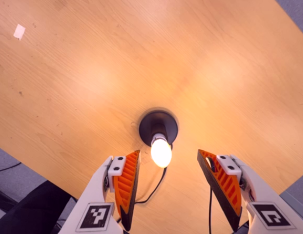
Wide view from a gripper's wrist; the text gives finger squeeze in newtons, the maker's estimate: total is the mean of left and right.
{"total": 0.0}